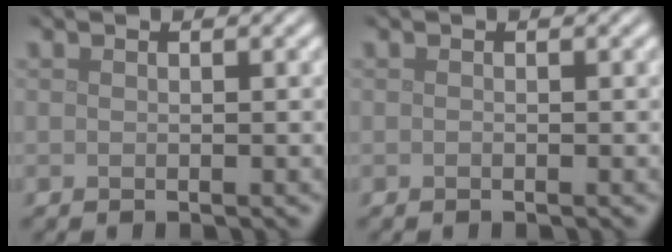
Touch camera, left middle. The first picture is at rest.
{"total": 0.0}